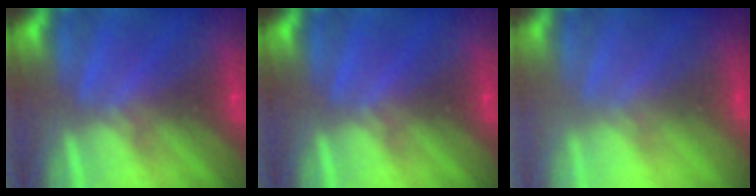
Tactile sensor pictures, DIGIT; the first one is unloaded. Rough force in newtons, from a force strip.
{"total": 0.0}
{"total": 2.9}